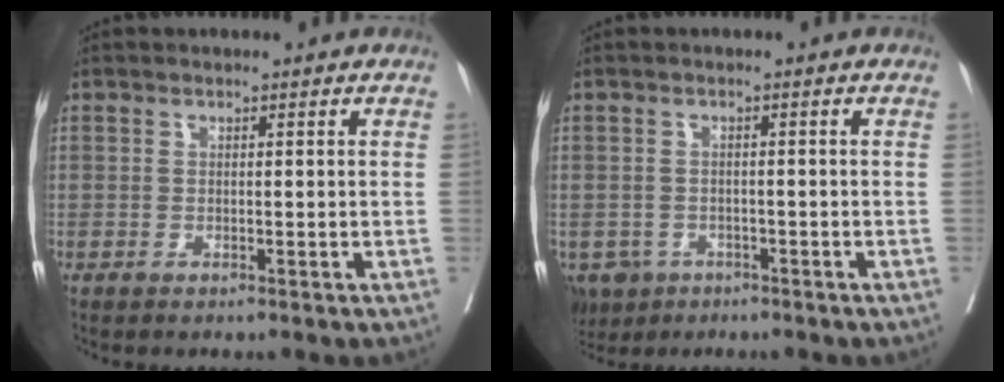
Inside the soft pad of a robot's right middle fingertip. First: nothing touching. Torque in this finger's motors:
{"motor_torque": [0.80, -0.78, 0.26, 0.08]}